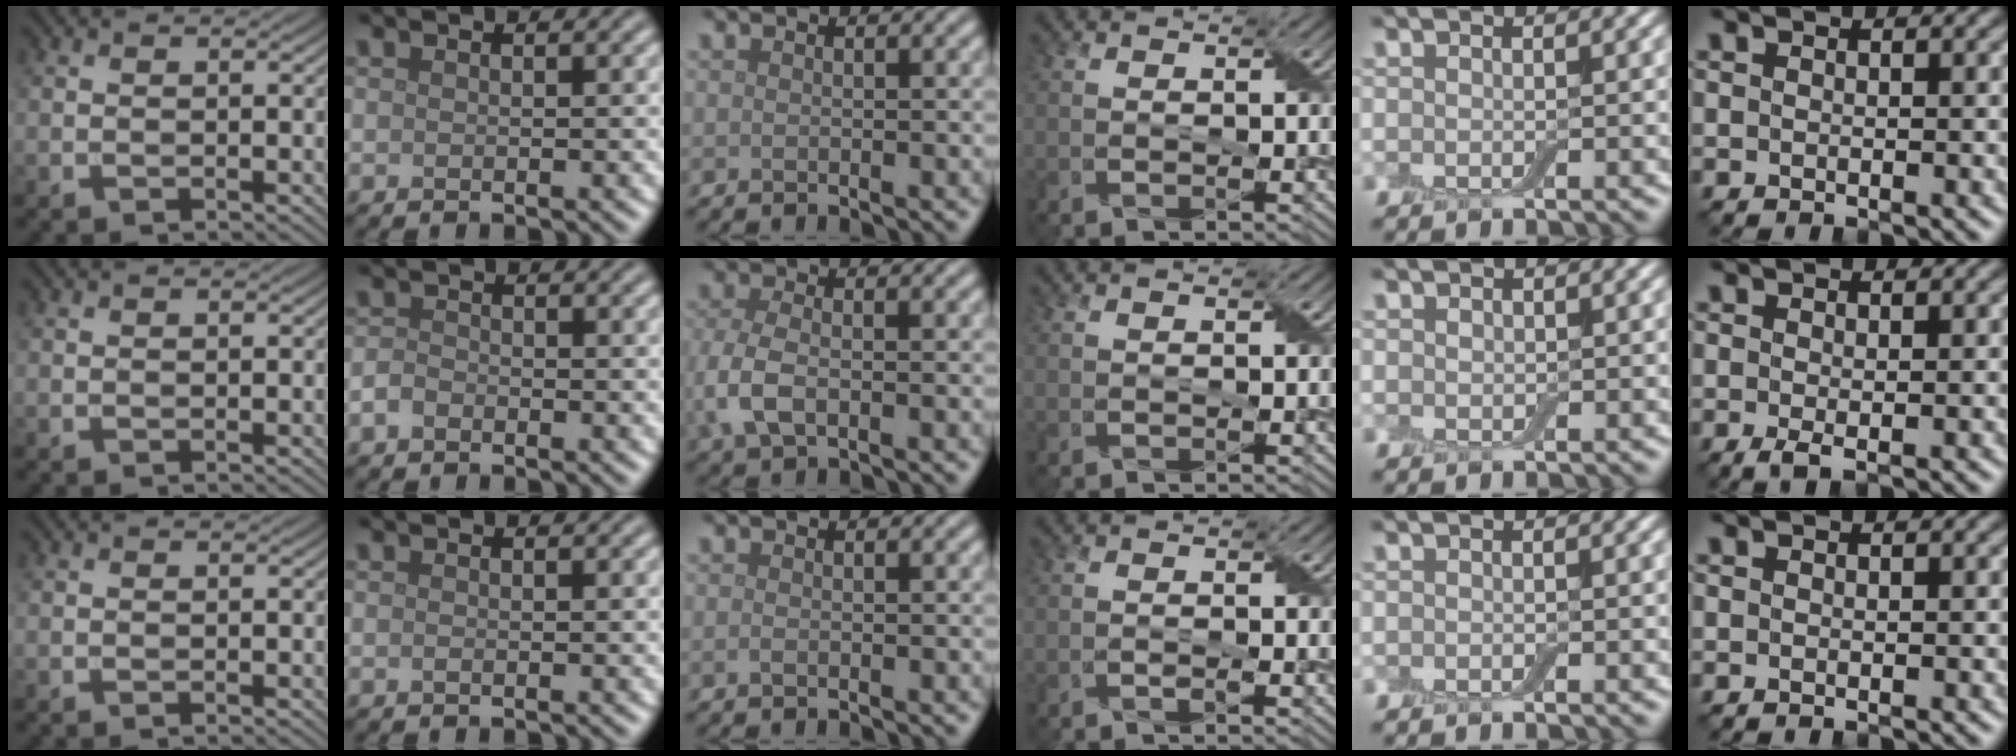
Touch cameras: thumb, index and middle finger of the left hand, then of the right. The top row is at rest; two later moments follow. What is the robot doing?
{"motion": "fold", "object": "cloth"}